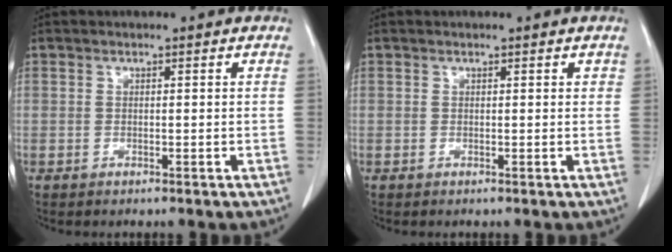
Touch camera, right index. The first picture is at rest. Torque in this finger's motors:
{"motor_torque": [-0.22, 0.09, -0.01, -0.01]}